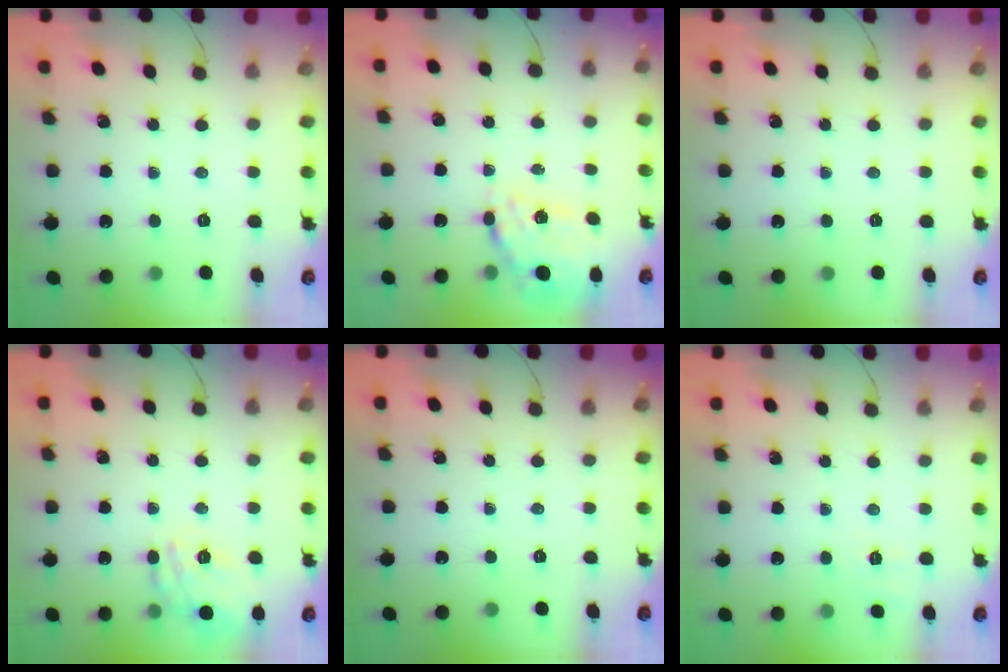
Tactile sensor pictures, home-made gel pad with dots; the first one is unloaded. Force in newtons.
{"total": 17.9, "press": 17.6, "slide": 3.4}
{"total": 0.0}
{"total": 15.1, "press": 15.1, "slide": 1.2}
{"total": 0.0}
{"total": 4.8, "press": 4.4, "slide": 1.9}